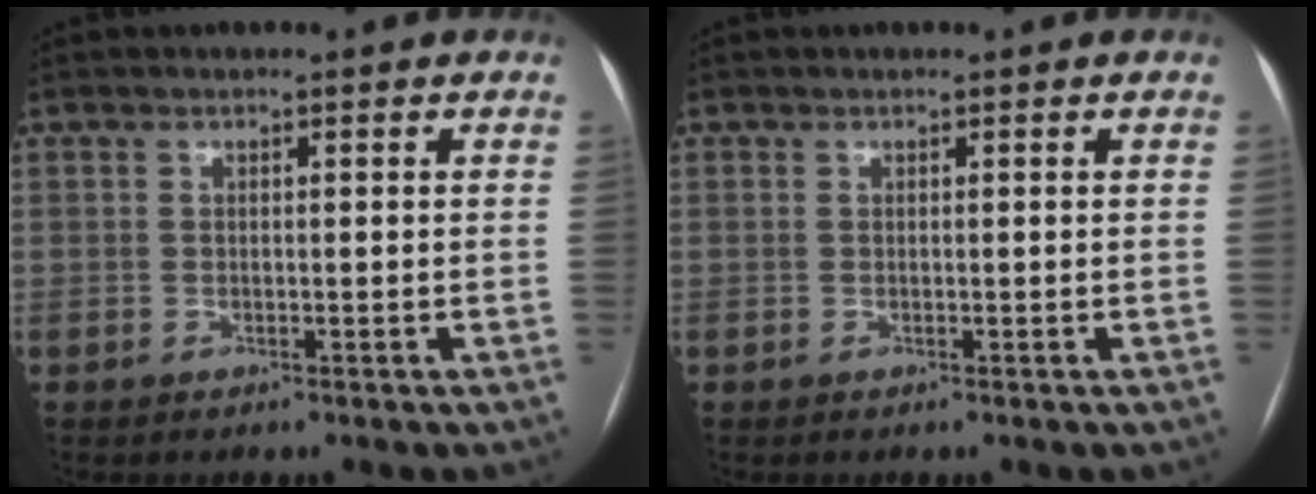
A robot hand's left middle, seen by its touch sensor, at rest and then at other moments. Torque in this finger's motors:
{"motor_torque": [0.03, 0.03, 0.02, 0.01]}